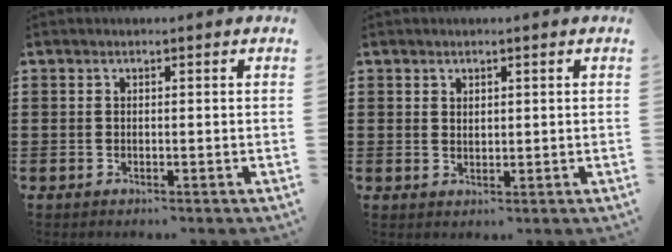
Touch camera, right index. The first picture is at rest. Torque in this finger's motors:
{"motor_torque": [-0.05, 0.72, -0.06, -0.01]}